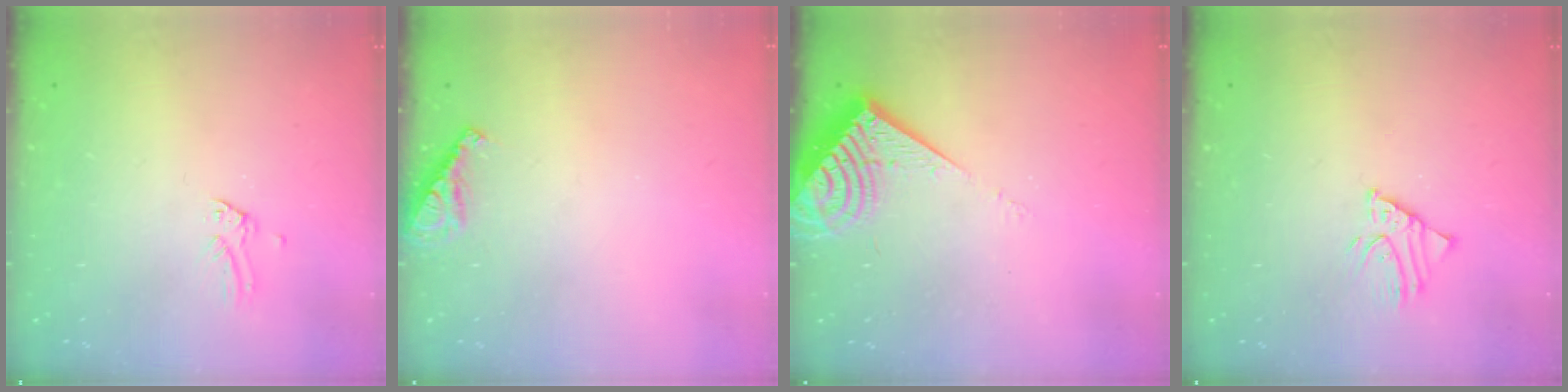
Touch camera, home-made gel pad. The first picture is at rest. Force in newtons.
{"total": 7.3, "press": 7.3, "slide": 0.7}
{"total": 9.4, "press": 9.3, "slide": 1.3}
{"total": 2.5, "press": 2.5, "slide": 0.2}